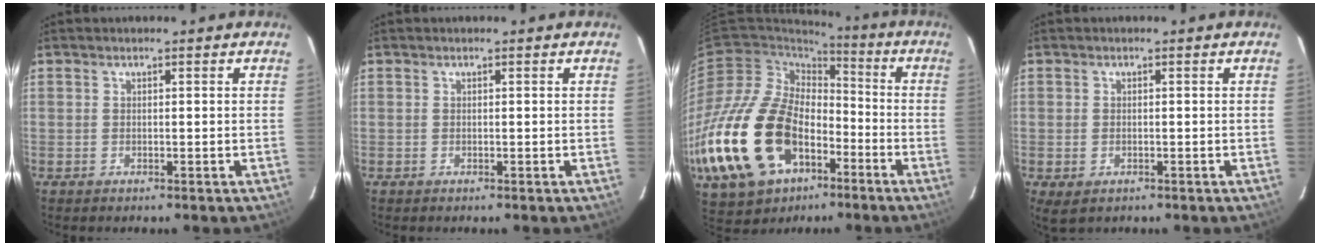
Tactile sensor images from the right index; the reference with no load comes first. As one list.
[{"total": 0.0}, {"total": 31.4, "force": [-12.9, 20.2, 20.2], "torque": [-0.452, -0.011, -0.212]}, {"total": 3.2, "force": [-1.2, 2.2, 1.9], "torque": [-0.034, -0.010, -0.018]}]